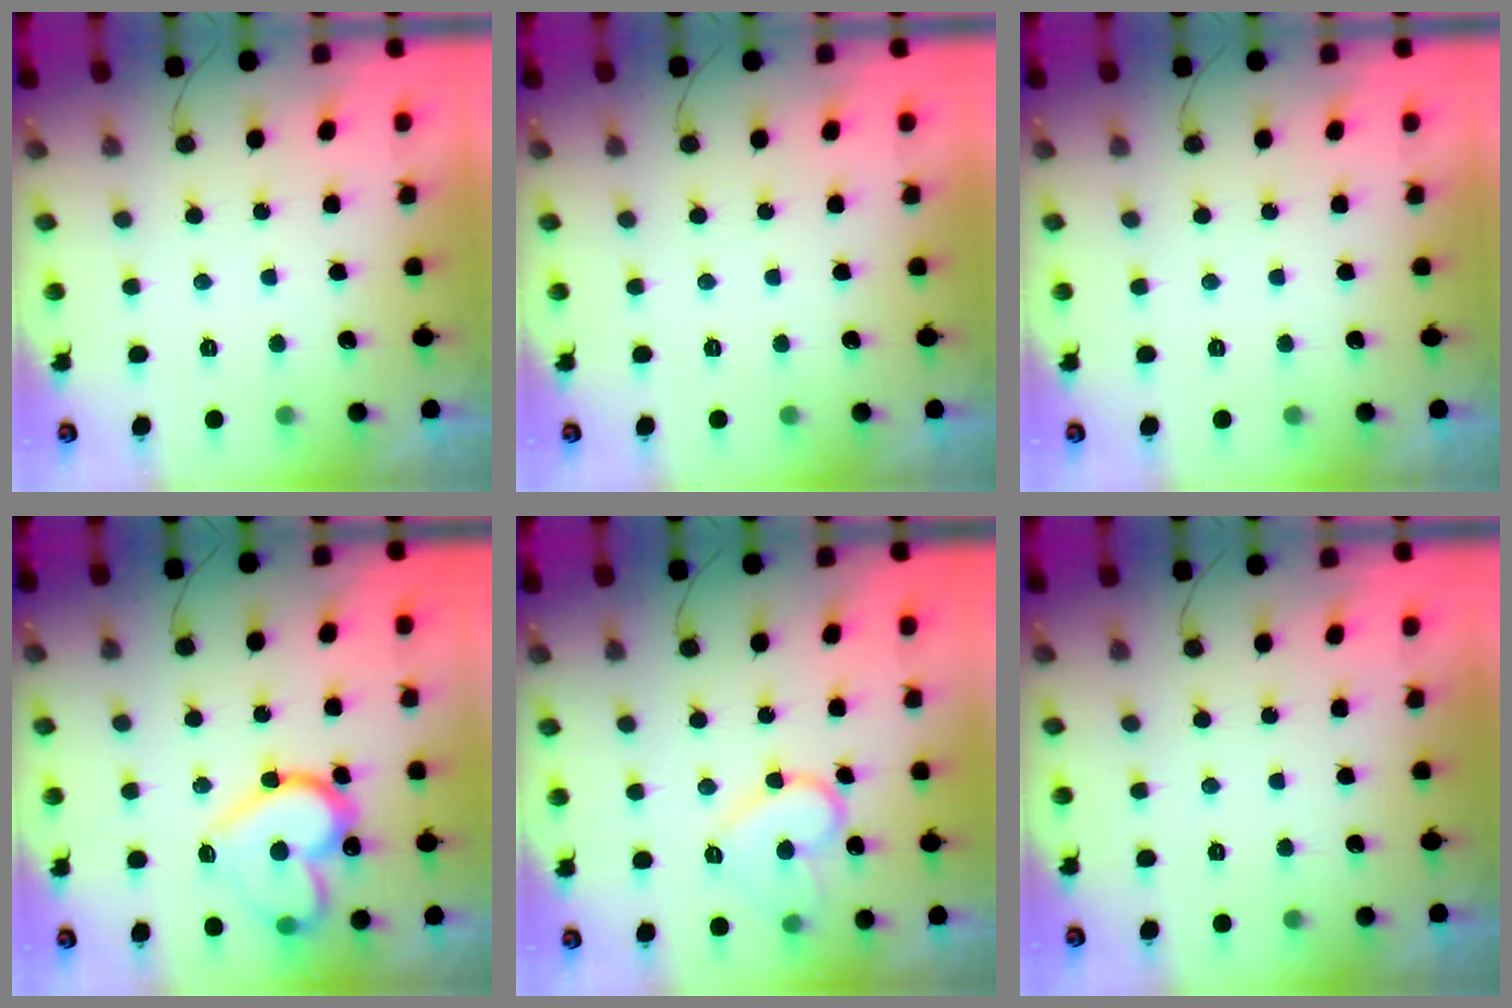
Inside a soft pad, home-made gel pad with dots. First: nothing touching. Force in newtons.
{"total": 0.0}
{"total": 0.0}
{"total": 19.2, "press": 19.1, "slide": 2.2}
{"total": 12.4, "press": 12.4, "slide": 0.3}
{"total": 0.0}